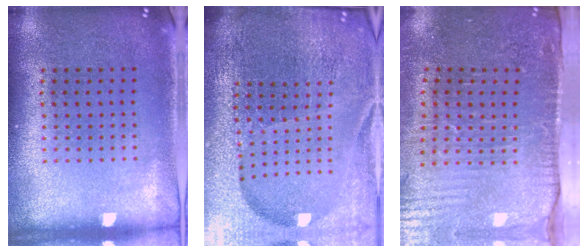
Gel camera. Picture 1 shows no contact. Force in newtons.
{"total": 6.9, "press": 6.0, "slide": 3.4}
{"total": 4.4, "press": 3.8, "slide": 2.3}